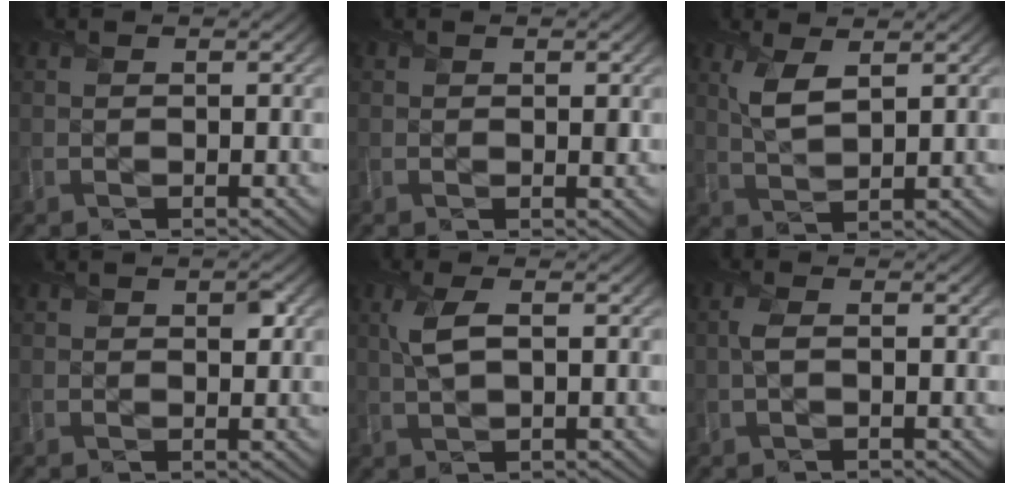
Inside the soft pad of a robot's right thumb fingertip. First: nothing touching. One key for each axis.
{"total": 0.6, "fx": 0.3, "fy": 0.3, "fz": 0.4, "tx": -0.001, "ty": -0.005, "tz": 0.006}
{"total": 4.4, "fx": 2.0, "fy": 1.7, "fz": 3.6, "tx": -0.089, "ty": -0.003, "tz": 0.041}
{"total": 1.2, "fx": 0.5, "fy": 0.7, "fz": 0.8, "tx": -0.007, "ty": -0.004, "tz": 0.010}
{"total": 3.8, "fx": 0.9, "fy": 1.3, "fz": 3.4, "tx": -0.088, "ty": 0.004, "tz": 0.018}
{"total": 1.7, "fx": 0.0, "fy": 0.6, "fz": 1.6, "tx": -0.040, "ty": 0.004, "tz": -0.001}